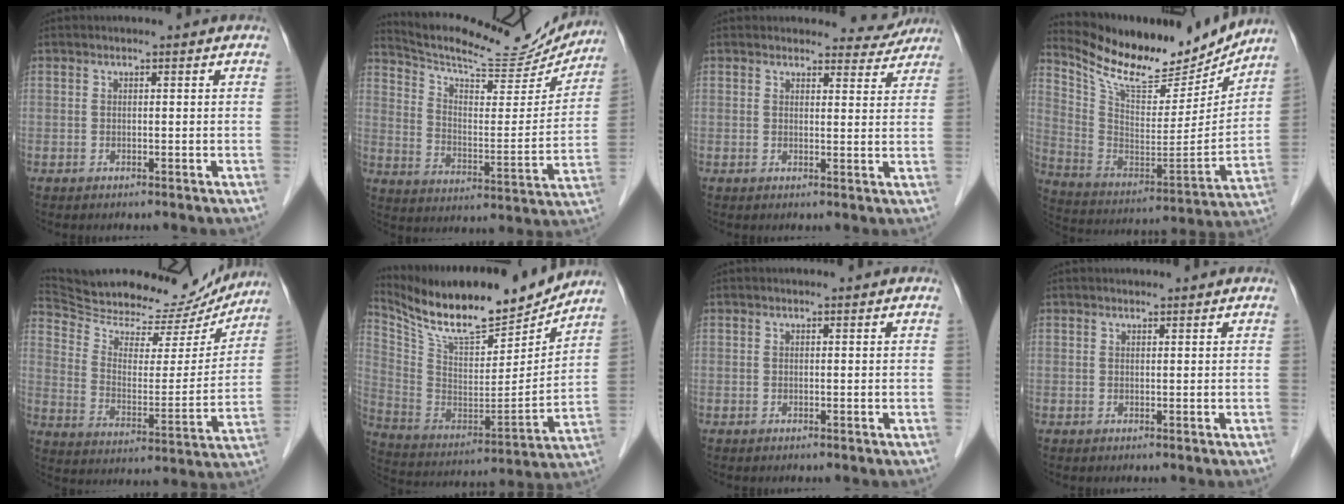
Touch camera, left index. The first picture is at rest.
{"total": 20.8, "force": [19.5, 3.2, 6.4], "torque": [-0.107, -0.030, 0.275]}
{"total": 4.8, "force": [4.6, 1.4, -0.6], "torque": [0.017, -0.014, 0.037]}
{"total": 20.7, "force": [18.5, 5.1, 7.8], "torque": [-0.149, -0.029, 0.301]}
{"total": 23.4, "force": [21.9, 5.7, 6.2], "torque": [-0.112, -0.028, 0.313]}
{"total": 21.5, "force": [18.8, 3.7, 9.7], "torque": [-0.184, -0.022, 0.313]}
{"total": 0.0}
{"total": 1.2, "force": [1.1, 0.2, 0.3], "torque": [-0.008, 0.010, 0.019]}